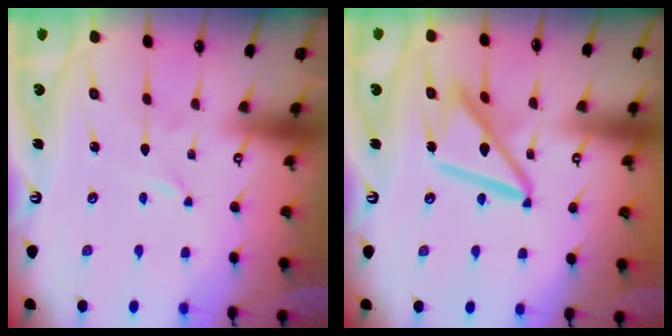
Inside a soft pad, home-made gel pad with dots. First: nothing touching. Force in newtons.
{"total": 14.8, "press": 14.7, "slide": 1.5}